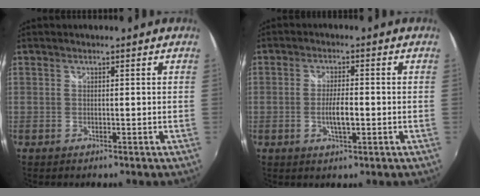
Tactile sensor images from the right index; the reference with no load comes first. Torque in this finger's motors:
{"motor_torque": [1.17, -0.26, 0.51, 0.12]}